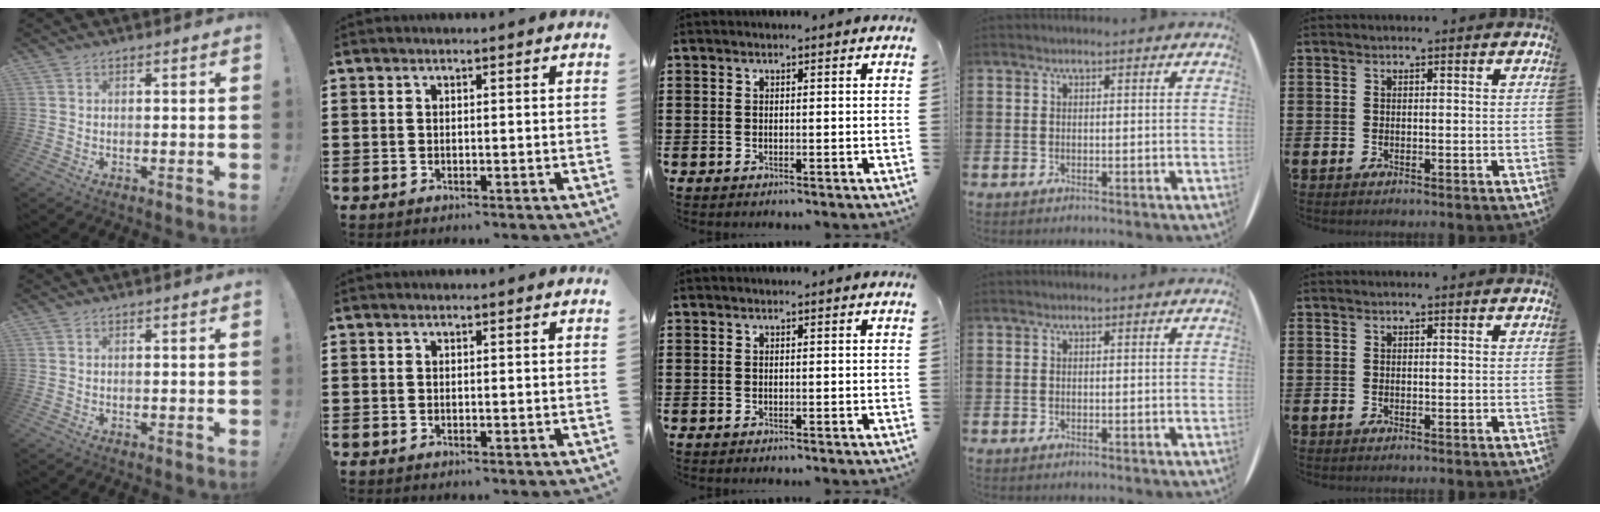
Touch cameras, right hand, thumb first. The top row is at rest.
{}